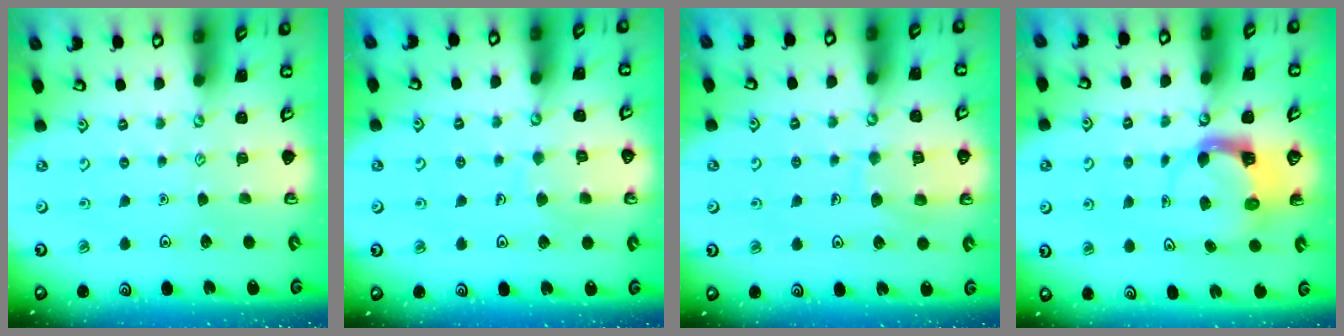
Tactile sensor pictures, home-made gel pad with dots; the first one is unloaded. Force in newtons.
{"total": 6.2, "press": 6.1, "slide": 0.6}
{"total": 8.2, "press": 8.1, "slide": 0.8}
{"total": 3.9, "press": 3.8, "slide": 0.5}